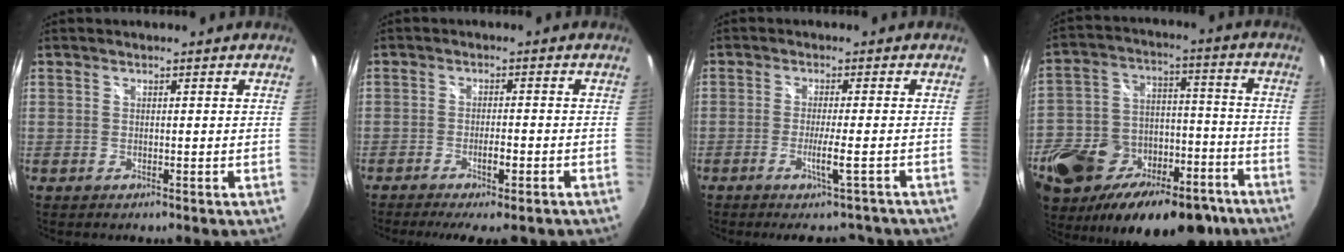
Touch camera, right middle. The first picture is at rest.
{"total": 6.9, "force": [-4.7, 1.4, 4.8], "torque": [-0.099, -0.016, -0.072]}
{"total": 6.4, "force": [-5.1, -0.1, 3.8], "torque": [-0.058, -0.014, -0.078]}
{"total": 31.0, "force": [-19.2, 16.5, 17.8], "torque": [-0.351, -0.005, -0.274]}